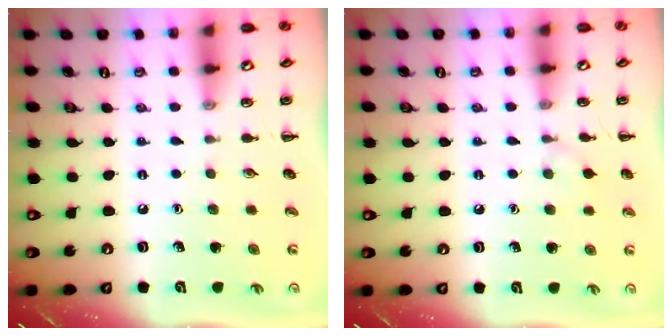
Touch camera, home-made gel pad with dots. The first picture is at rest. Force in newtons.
{"total": 5.1, "press": 4.7, "slide": 2.0}